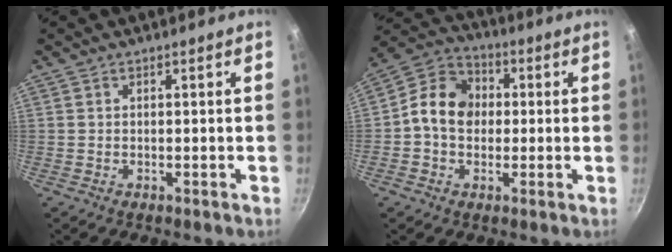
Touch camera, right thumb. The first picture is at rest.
{"total": 10.7, "force": [0.1, 8.8, 6.2], "torque": [-0.075, 0.024, -0.022]}